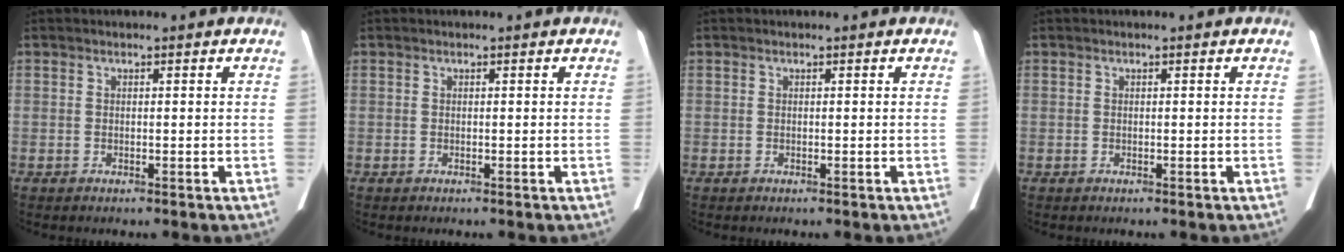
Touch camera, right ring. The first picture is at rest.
{"total": 0.0}
{"total": 0.0}
{"total": 0.0}